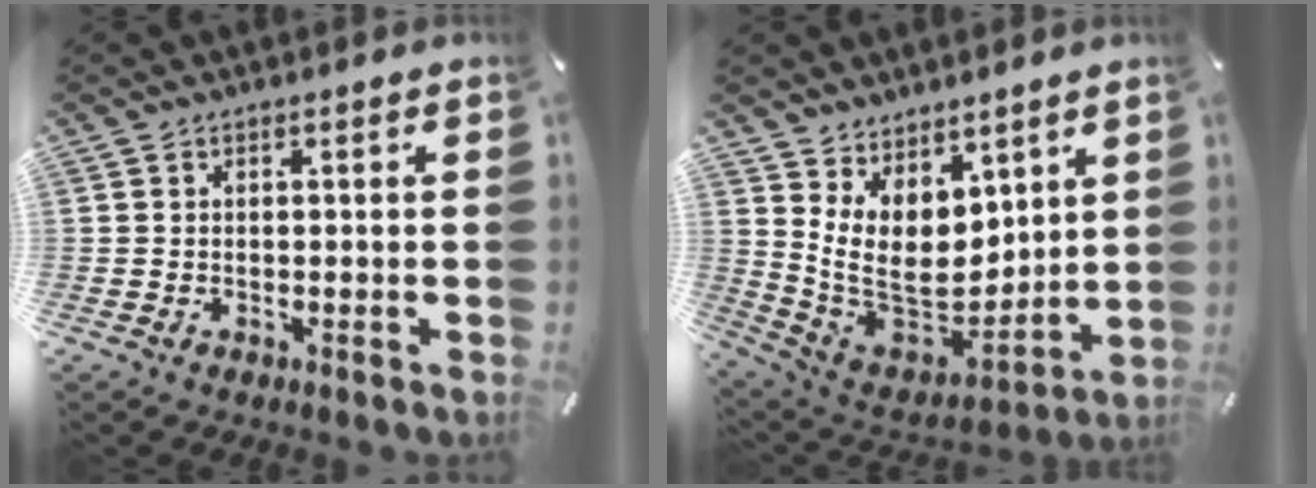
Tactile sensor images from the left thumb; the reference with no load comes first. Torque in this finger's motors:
{"motor_torque": [2.40, 2.61, 1.40, -1.36, 0.27]}